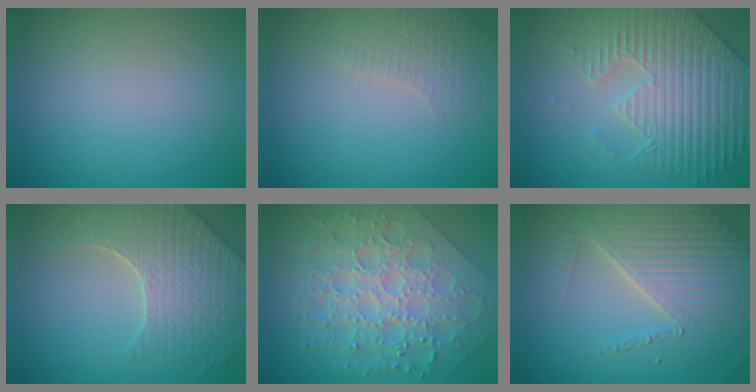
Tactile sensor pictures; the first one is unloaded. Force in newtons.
{"total": 2.0, "press": 1.9, "slide": 0.5}
{"total": 5.9, "press": 5.4, "slide": 2.5}
{"total": 6.5, "press": 5.3, "slide": 3.7}
{"total": 8.4, "press": 6.2, "slide": 5.6}
{"total": 7.2, "press": 5.2, "slide": 5.0}